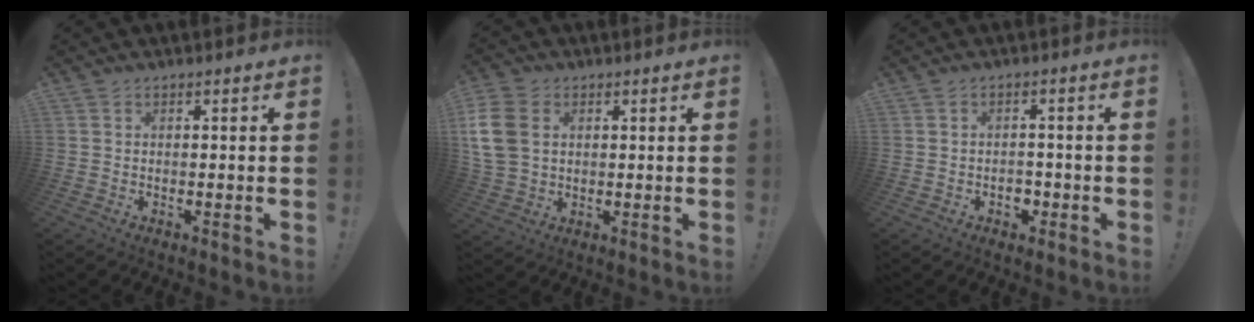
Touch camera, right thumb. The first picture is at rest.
{"total": 12.0, "force": [3.3, 8.9, 7.3], "torque": [-0.157, -0.002, 0.065]}
{"total": 3.1, "force": [-1.2, 2.6, 1.3], "torque": [-0.021, 0.000, -0.022]}